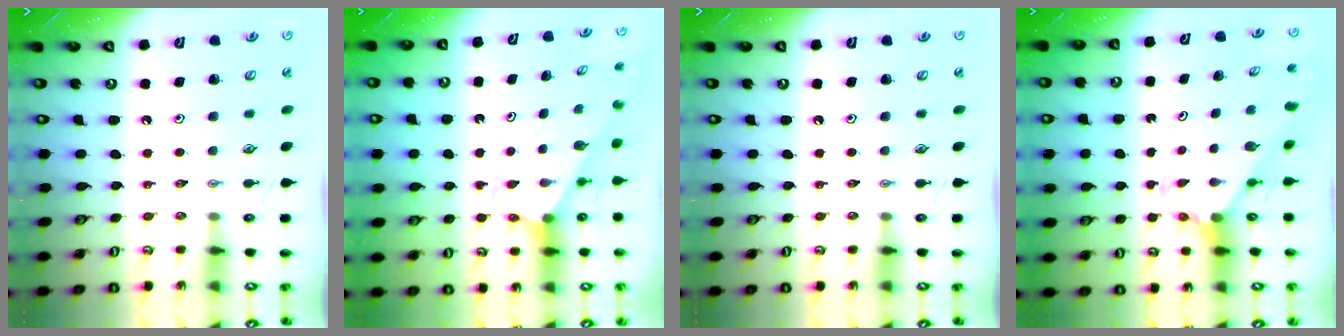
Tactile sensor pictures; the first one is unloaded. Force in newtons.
{"total": 2.7, "press": 2.7, "slide": 0.1}
{"total": 0.0}
{"total": 2.4, "press": 2.4, "slide": 0.2}